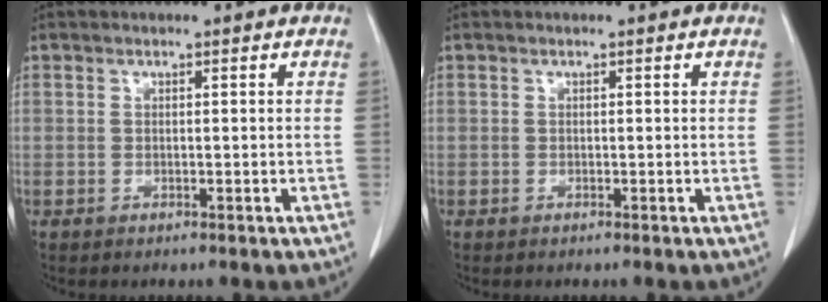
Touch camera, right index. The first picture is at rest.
{"total": 0.0}